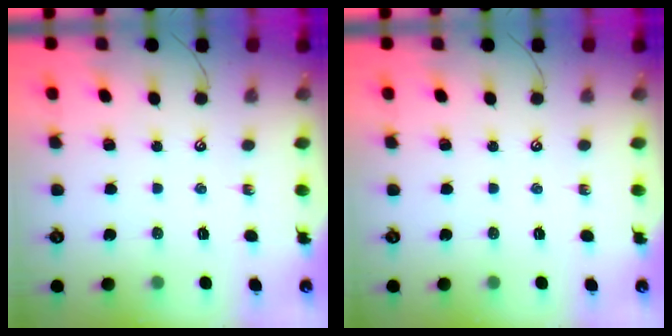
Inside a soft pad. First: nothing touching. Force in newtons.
{"total": 0.0}